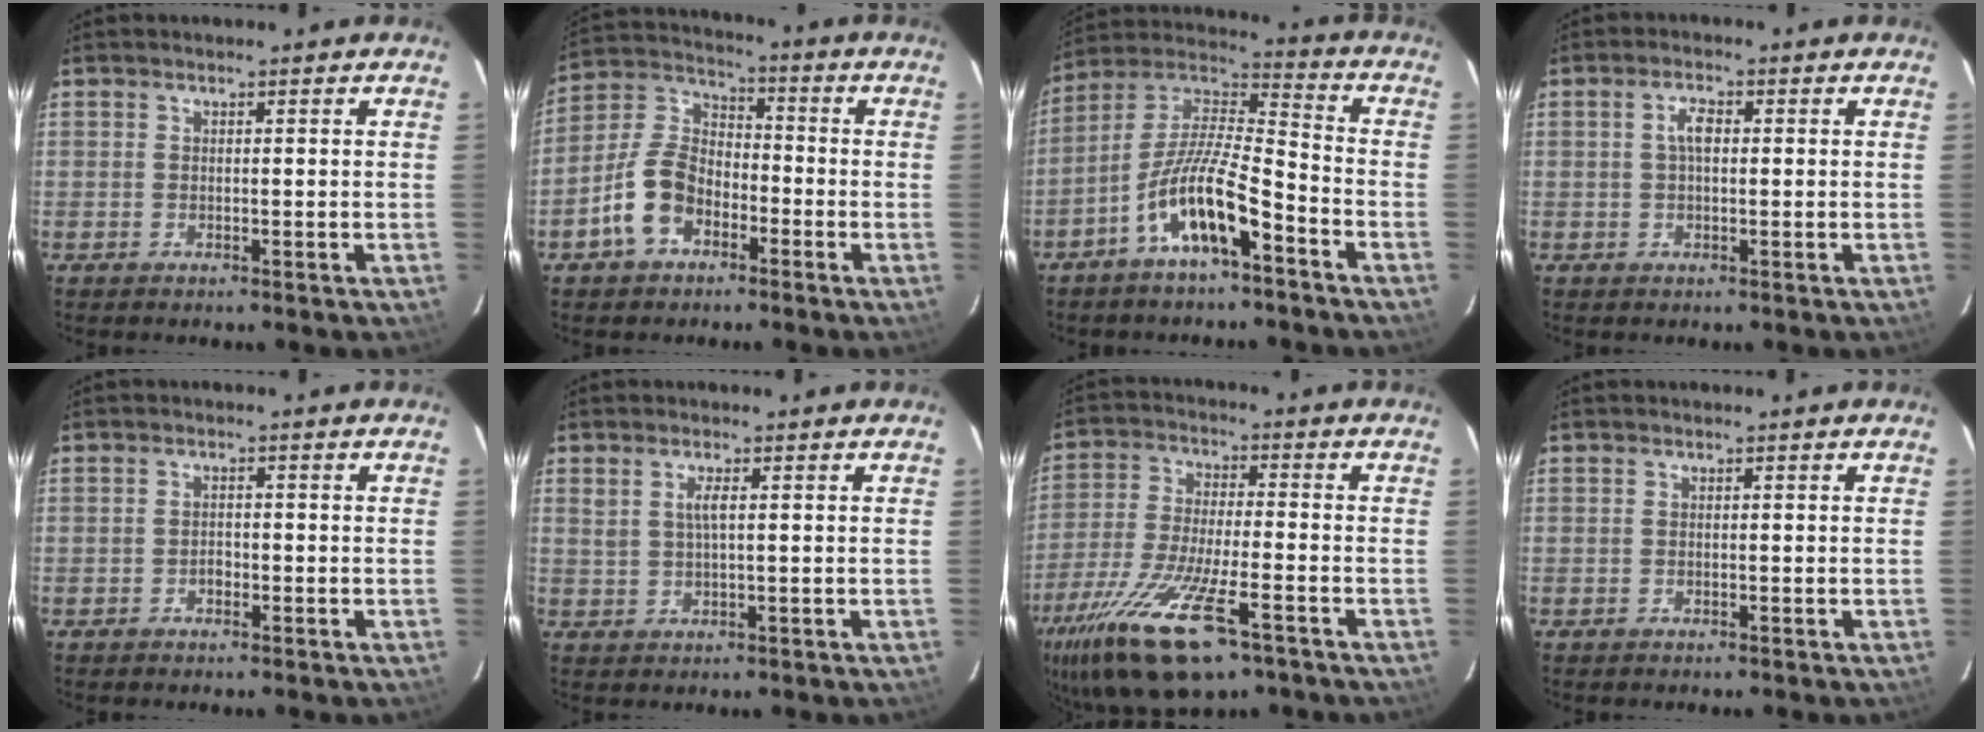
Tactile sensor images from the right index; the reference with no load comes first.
{"total": 10.5, "force": [-5.2, 7.0, 5.8], "torque": [-0.126, 0.026, -0.098]}
{"total": 12.8, "force": [-7.2, 2.8, 10.2], "torque": [-0.200, 0.003, -0.138]}
{"total": 2.8, "force": [0.3, 1.3, 2.5], "torque": [-0.049, 0.009, 0.006]}
{"total": 1.3, "force": [-0.8, 0.8, 0.5], "torque": [-0.010, 0.004, -0.013]}
{"total": 2.3, "force": [0.6, 0.4, 2.2], "torque": [-0.043, 0.001, 0.015]}
{"total": 18.7, "force": [-10.9, 5.7, 14.0], "torque": [-0.288, -0.055, -0.199]}
{"total": 0.0}